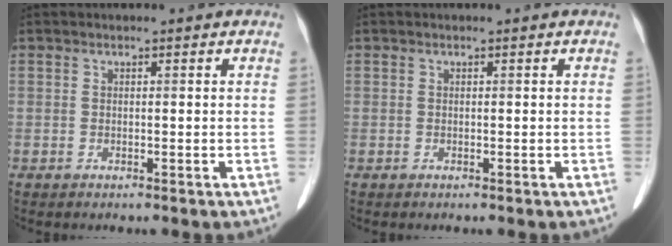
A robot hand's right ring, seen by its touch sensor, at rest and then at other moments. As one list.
[{"total": 0.0}]